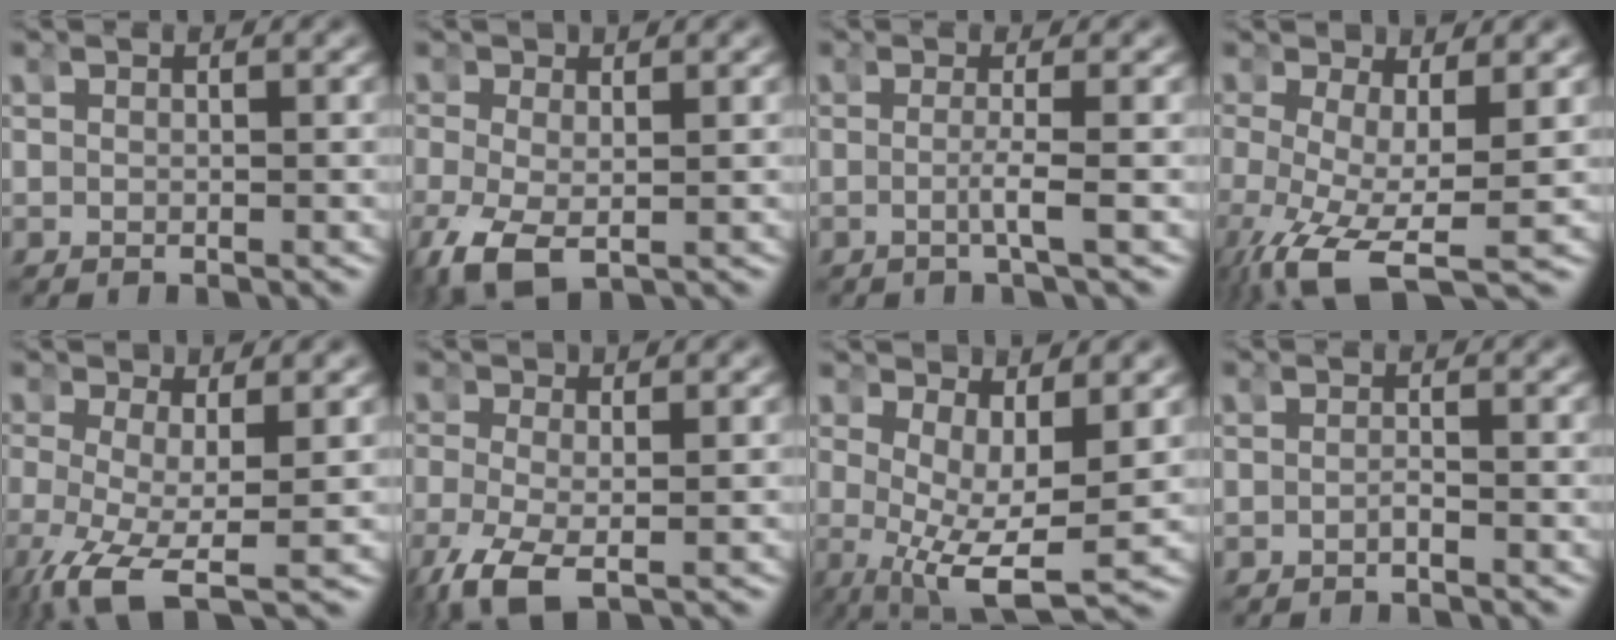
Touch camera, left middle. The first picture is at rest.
{"total": 5.2, "force": [-2.5, 3.0, 3.5], "torque": [-0.099, -0.042, -0.019]}
{"total": 1.7, "force": [-0.6, -0.7, 1.4], "torque": [-0.033, -0.010, -0.009]}
{"total": 6.3, "force": [-3.5, 2.7, 4.5], "torque": [-0.118, -0.057, -0.032]}
{"total": 5.5, "force": [-3.3, 2.3, 3.8], "torque": [-0.108, -0.053, -0.030]}
{"total": 5.1, "force": [-2.9, 2.5, 3.4], "torque": [-0.092, -0.040, -0.030]}
{"total": 7.4, "force": [-1.3, 3.1, 6.6], "torque": [-0.117, -0.040, -0.002]}
{"total": 0.8, "force": [-0.7, 0.0, 0.2], "torque": [-0.008, -0.002, -0.012]}